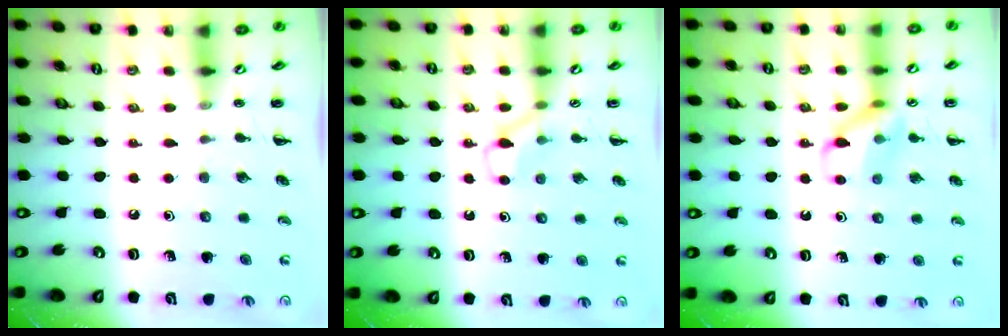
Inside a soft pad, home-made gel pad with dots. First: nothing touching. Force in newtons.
{"total": 4.4, "press": 4.0, "slide": 1.6}
{"total": 10.7, "press": 10.7, "slide": 0.9}